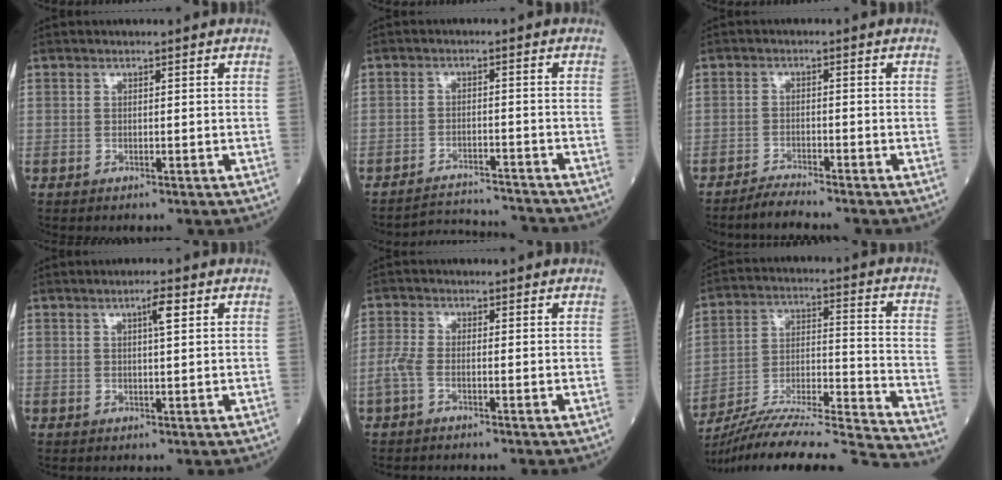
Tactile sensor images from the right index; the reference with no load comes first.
{"total": 7.3, "force": [-7.3, -0.4, -0.4], "torque": [-0.001, 0.007, -0.113]}
{"total": 3.0, "force": [-2.8, -0.9, 0.4], "torque": [-0.014, -0.014, -0.051]}
{"total": 2.5, "force": [1.1, 0.1, 2.2], "torque": [-0.040, 0.002, 0.017]}
{"total": 2.5, "force": [-1.1, 0.7, 2.1], "torque": [-0.060, 0.000, -0.029]}
{"total": 22.6, "force": [-21.1, -1.6, 8.0], "torque": [-0.131, -0.012, -0.335]}